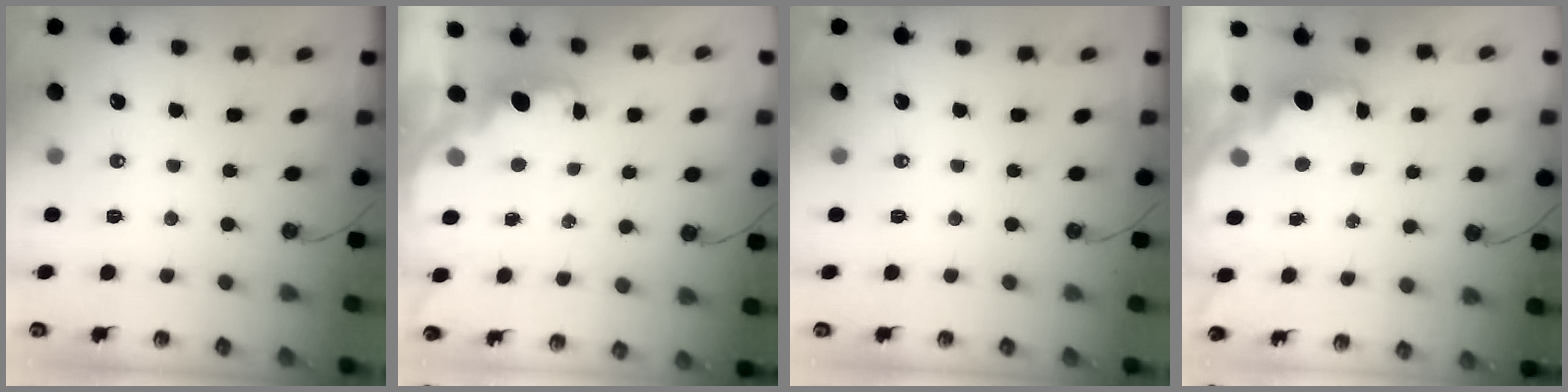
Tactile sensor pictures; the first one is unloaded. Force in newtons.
{"total": 1.8, "press": 1.7, "slide": 0.7}
{"total": 0.0}
{"total": 1.9, "press": 1.7, "slide": 0.7}